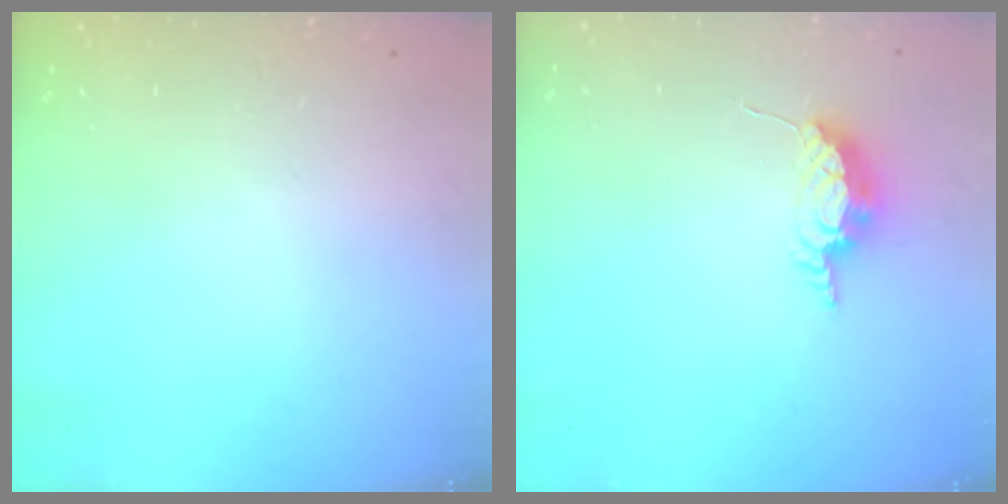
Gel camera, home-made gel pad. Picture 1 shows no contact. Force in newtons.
{"total": 7.3, "press": 7.3, "slide": 0.4}